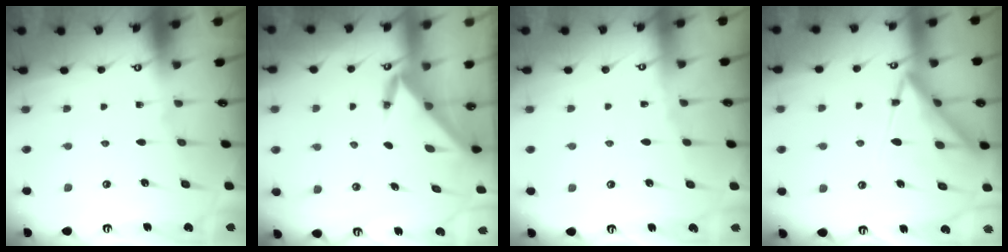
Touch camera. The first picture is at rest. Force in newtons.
{"total": 3.6, "press": 3.6, "slide": 0.3}
{"total": 1.6, "press": 1.6, "slide": 0.4}
{"total": 12.6, "press": 12.6, "slide": 1.0}